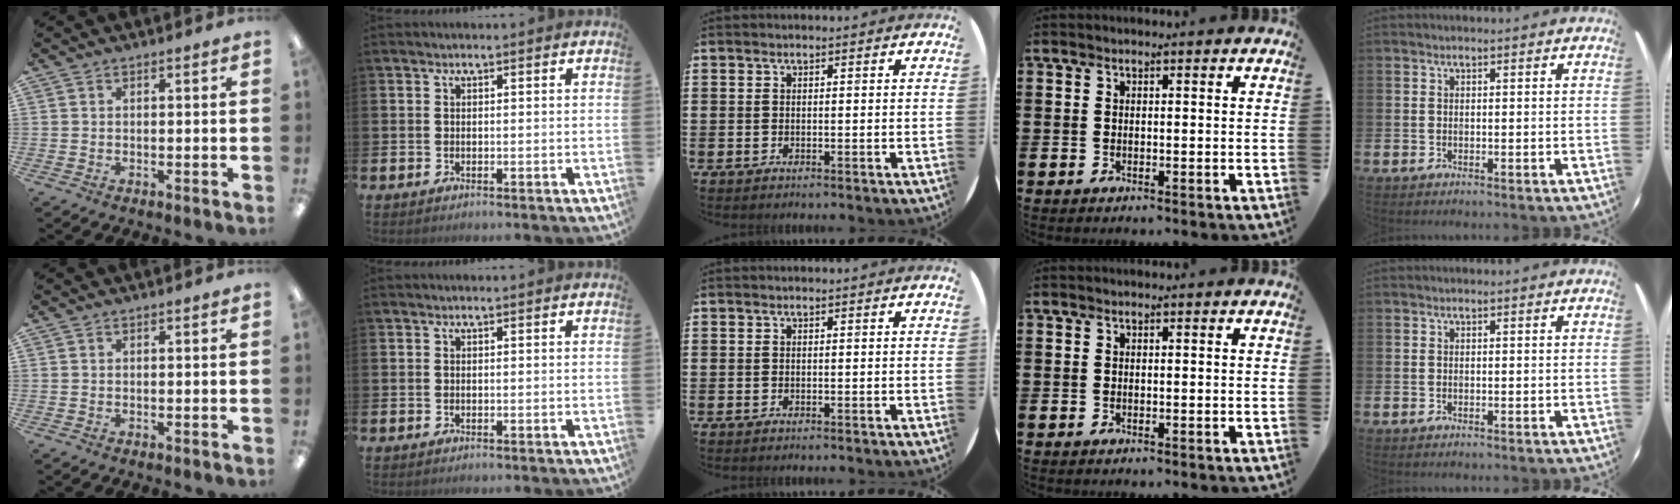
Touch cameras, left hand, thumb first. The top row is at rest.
{}